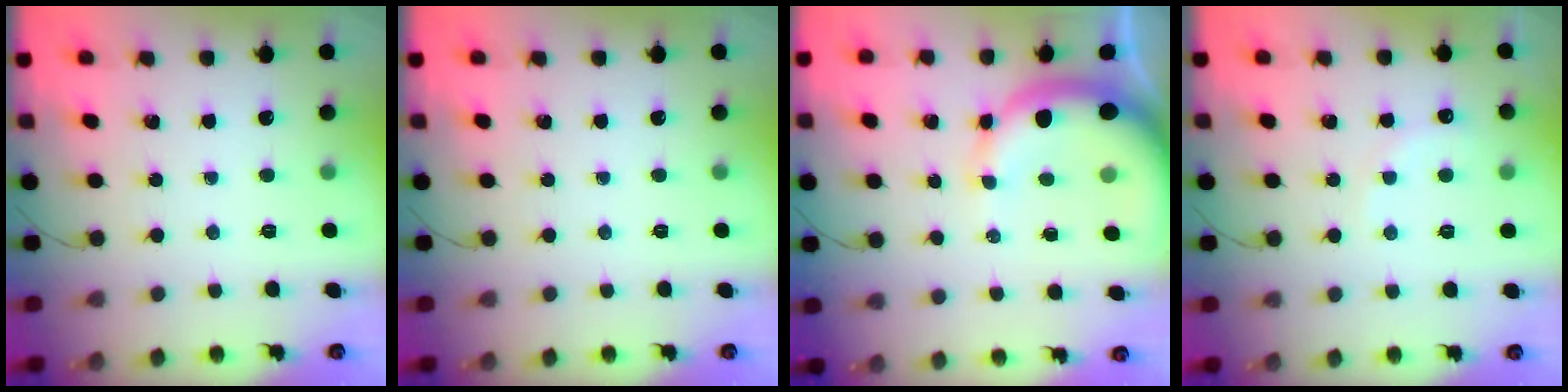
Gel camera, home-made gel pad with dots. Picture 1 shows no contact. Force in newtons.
{"total": 0.0}
{"total": 10.8, "press": 10.5, "slide": 2.3}
{"total": 7.6, "press": 7.4, "slide": 1.9}